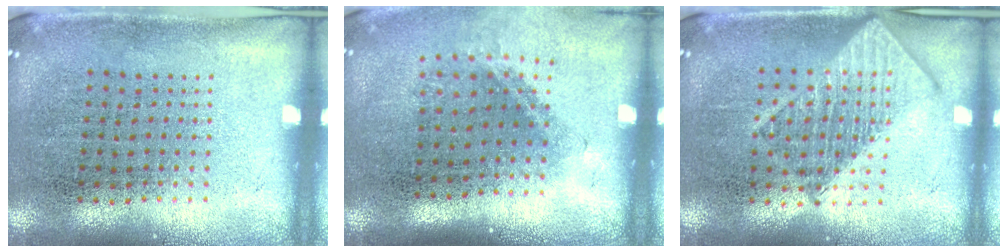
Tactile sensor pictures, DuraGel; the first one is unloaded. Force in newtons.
{"total": 1.5, "press": 1.0, "slide": 1.1}
{"total": 2.0, "press": 1.9, "slide": 0.2}